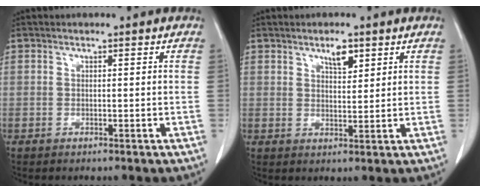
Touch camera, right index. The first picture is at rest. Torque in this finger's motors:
{"motor_torque": [0.18, 0.17, 0.04, 0.03]}